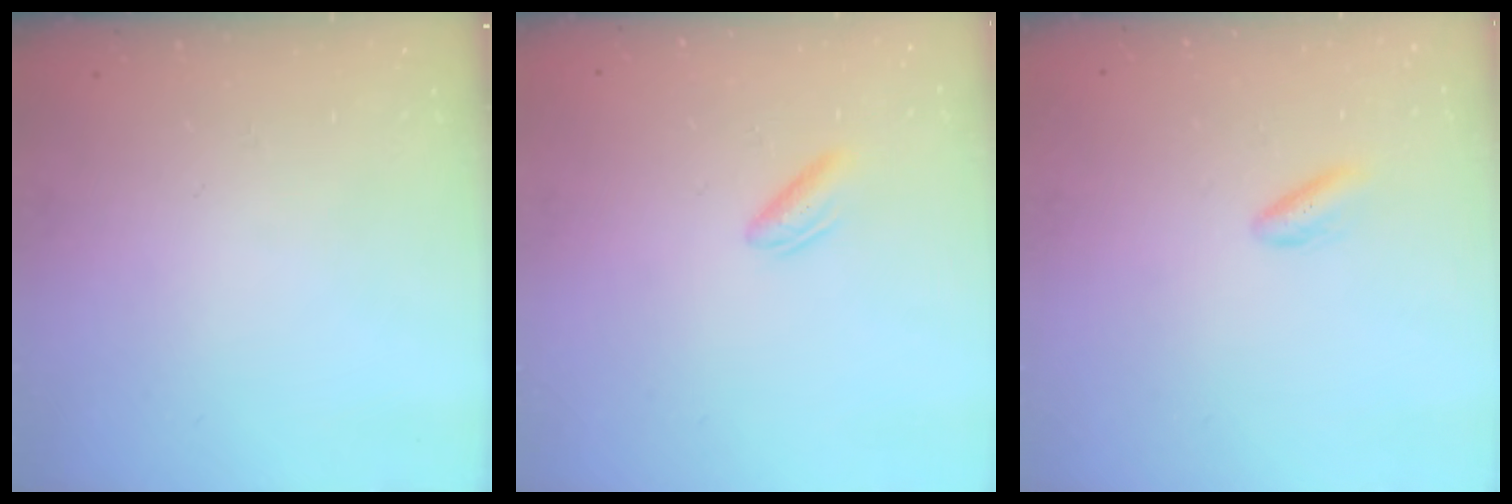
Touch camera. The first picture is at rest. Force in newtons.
{"total": 3.0, "press": 2.8, "slide": 0.9}
{"total": 4.1, "press": 3.8, "slide": 1.4}